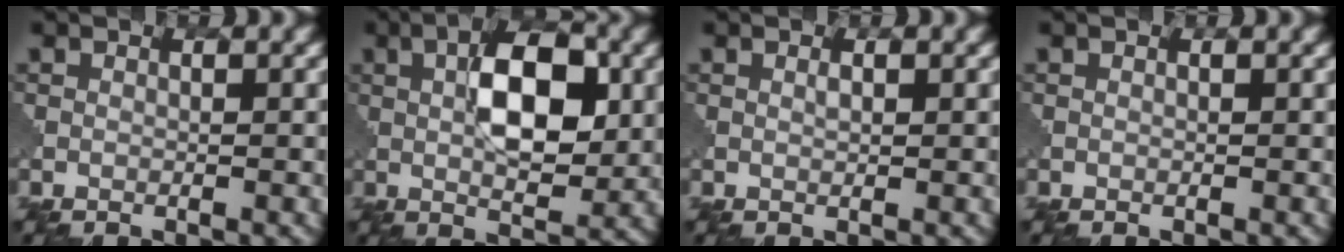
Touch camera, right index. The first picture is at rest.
{"total": 7.4, "force": [1.6, 3.4, 6.4], "torque": [-0.096, 0.005, 0.026]}
{"total": 0.6, "force": [0.4, 0.1, 0.4], "torque": [-0.007, -0.002, 0.011]}
{"total": 0.0}